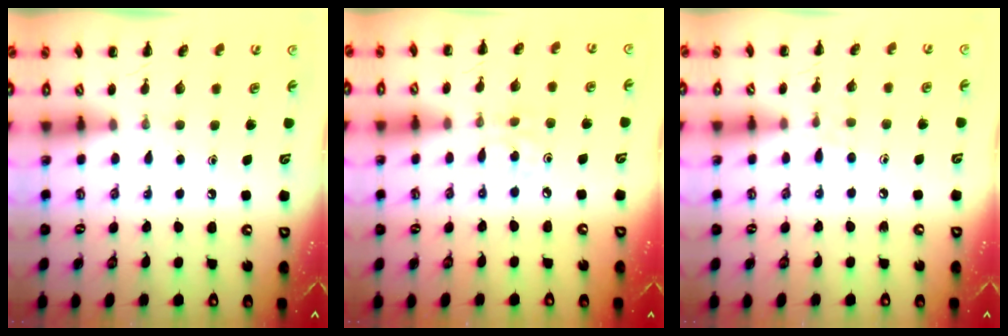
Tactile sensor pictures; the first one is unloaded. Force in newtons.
{"total": 2.8, "press": 2.7, "slide": 0.9}
{"total": 4.7, "press": 4.4, "slide": 1.8}